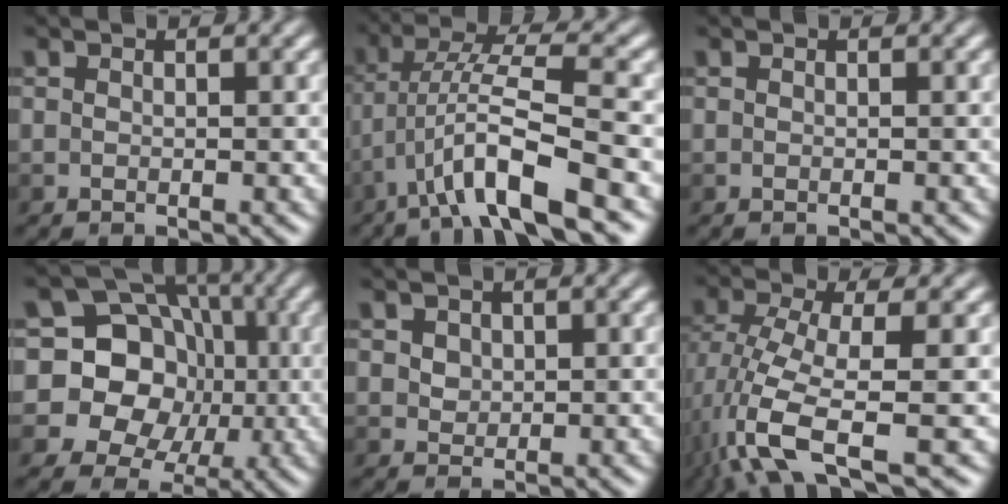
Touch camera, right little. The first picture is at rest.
{"total": 7.7, "force": [-4.2, 0.8, 6.4], "torque": [-0.117, 0.017, -0.077]}
{"total": 0.0}
{"total": 15.2, "force": [0.5, 13.9, 6.1], "torque": [-0.126, 0.046, -0.025]}
{"total": 3.3, "force": [1.8, 2.4, 1.5], "torque": [-0.026, 0.010, 0.027]}
{"total": 7.6, "force": [-3.2, 2.3, 6.5], "torque": [-0.139, 0.001, -0.065]}